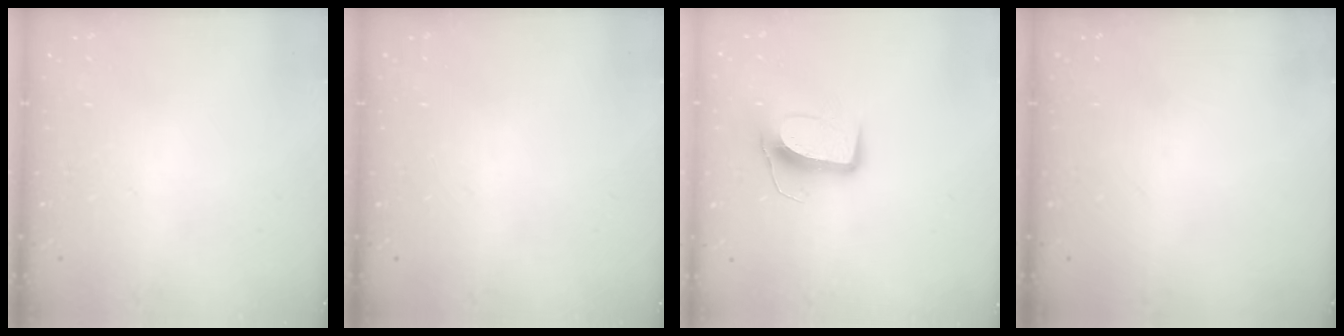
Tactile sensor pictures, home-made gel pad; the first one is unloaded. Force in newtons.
{"total": 0.0}
{"total": 10.3, "press": 10.3, "slide": 0.7}
{"total": 0.0}